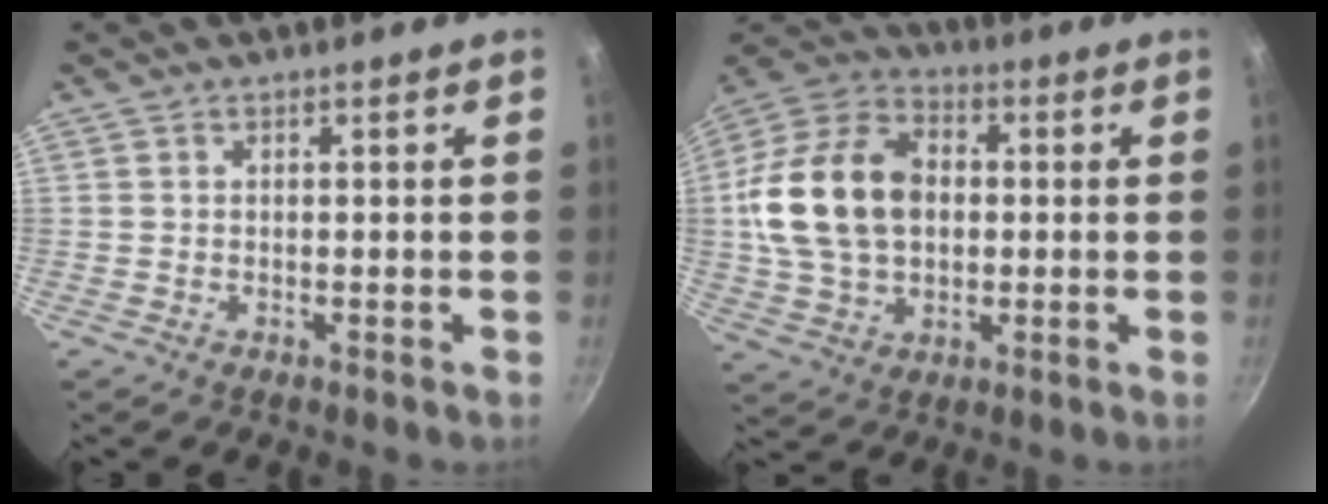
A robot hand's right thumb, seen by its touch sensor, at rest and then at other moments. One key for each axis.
{"total": 19.1, "fx": 1.2, "fy": 13.6, "fz": 13.3, "tx": -0.231, "ty": 0.025, "tz": 0.014}